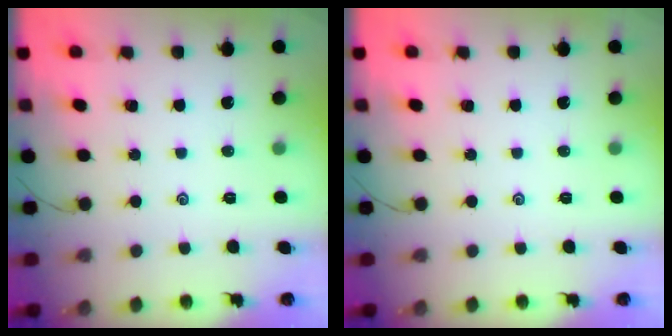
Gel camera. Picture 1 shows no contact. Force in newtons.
{"total": 0.0}